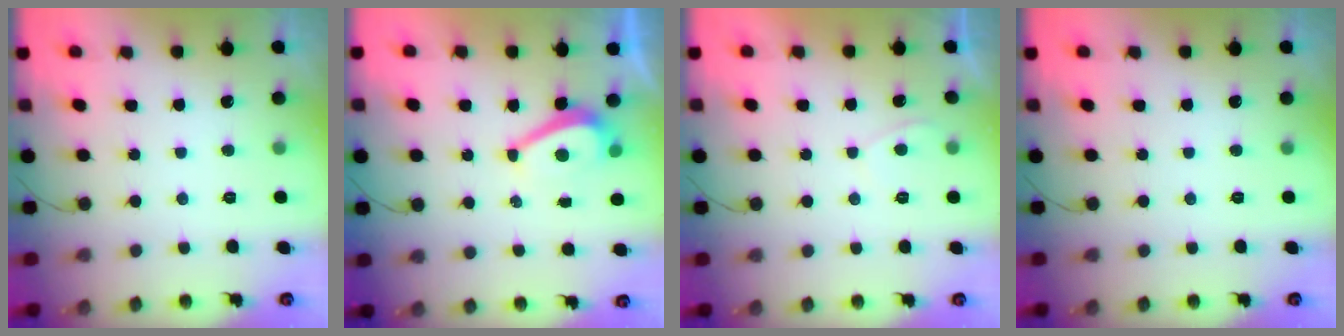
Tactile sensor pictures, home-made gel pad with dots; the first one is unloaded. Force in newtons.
{"total": 5.1, "press": 5.1, "slide": 0.6}
{"total": 1.0, "press": 0.8, "slide": 0.5}
{"total": 0.0}